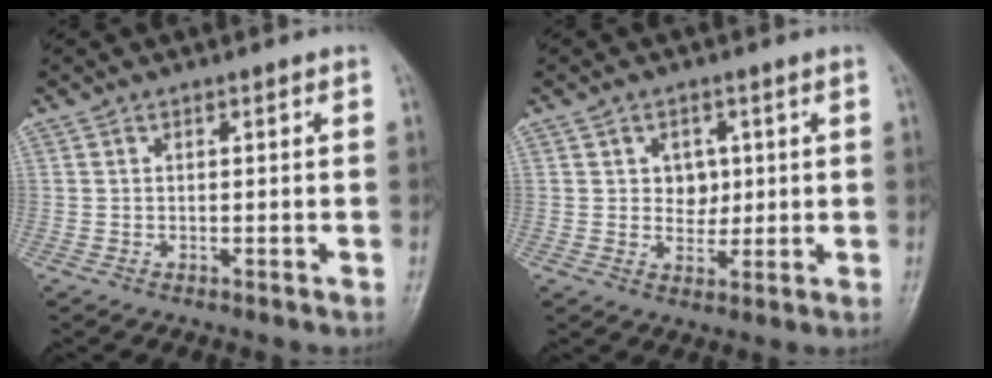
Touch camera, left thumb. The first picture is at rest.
{"total": 4.2, "force": [1.1, 3.3, 2.3], "torque": [-0.008, -0.005, 0.018]}